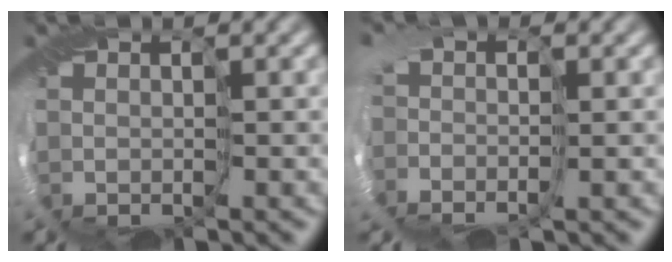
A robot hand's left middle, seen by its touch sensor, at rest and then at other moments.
{"total": 3.0, "force": [-1.0, 2.0, 2.0], "torque": [-0.029, 0.004, -0.016]}